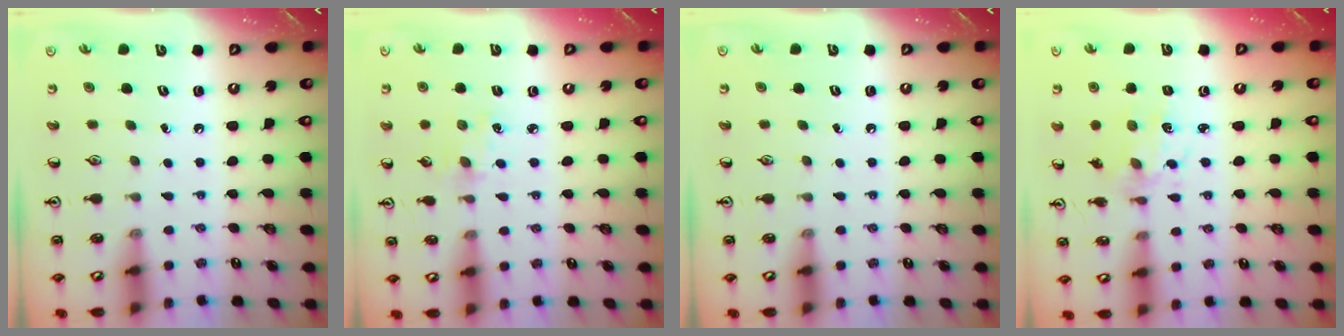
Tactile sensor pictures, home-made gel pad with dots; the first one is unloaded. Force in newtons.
{"total": 2.9, "press": 2.9, "slide": 0.5}
{"total": 0.0}
{"total": 5.2, "press": 5.2, "slide": 0.2}